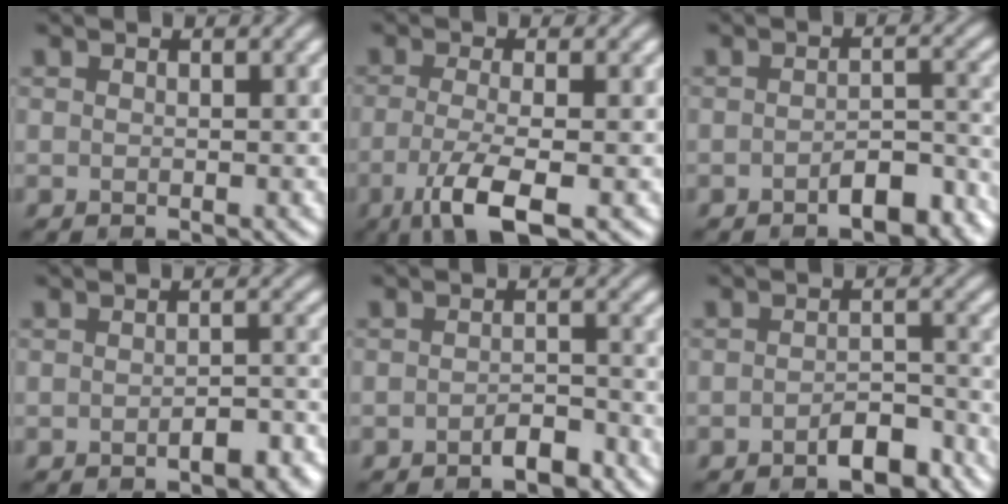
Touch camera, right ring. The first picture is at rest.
{"total": 5.1, "force": [-2.0, 1.3, 4.6], "torque": [-0.086, -0.008, -0.044]}
{"total": 4.1, "force": [-2.5, 1.8, 2.8], "torque": [-0.038, 0.006, -0.036]}
{"total": 2.7, "force": [-1.4, 1.1, 2.0], "torque": [-0.028, 0.003, -0.018]}
{"total": 2.2, "force": [-1.5, 0.8, 1.3], "torque": [-0.017, 0.006, -0.026]}
{"total": 3.4, "force": [-2.2, 1.5, 2.2], "torque": [-0.032, 0.007, -0.034]}